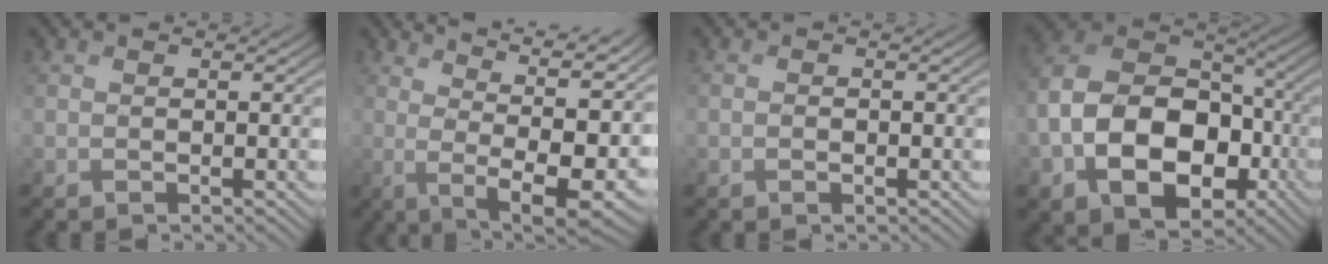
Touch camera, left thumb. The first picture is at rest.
{"total": 14.1, "force": [5.6, 4.6, 12.1], "torque": [-0.164, 0.014, 0.084]}
{"total": 0.9, "force": [-0.5, 0.5, 0.5], "torque": [-0.011, 0.000, -0.011]}
{"total": 15.4, "force": [-5.0, 10.6, 9.9], "torque": [-0.198, -0.035, -0.093]}